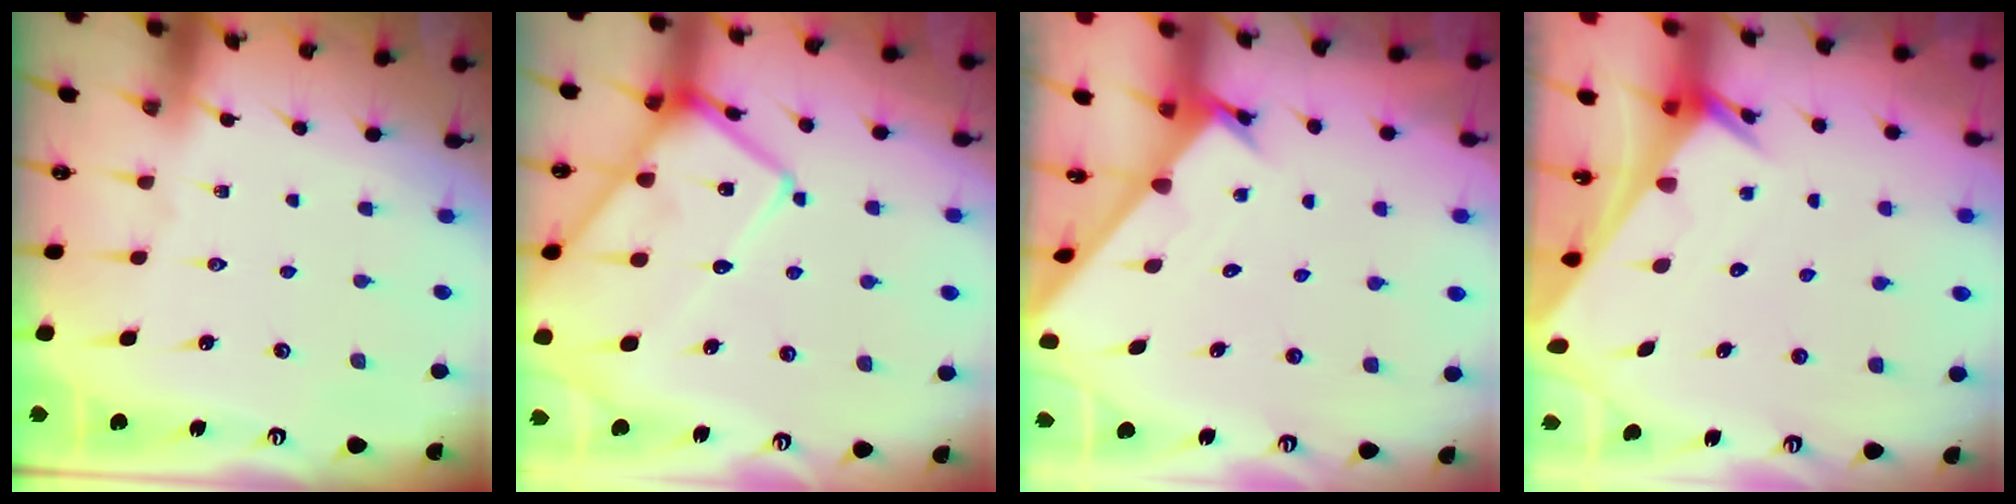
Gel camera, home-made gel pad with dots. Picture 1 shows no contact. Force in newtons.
{"total": 19.7, "press": 19.7, "slide": 1.5}
{"total": 1.6, "press": 1.6, "slide": 0.1}
{"total": 2.6, "press": 2.6, "slide": 0.1}